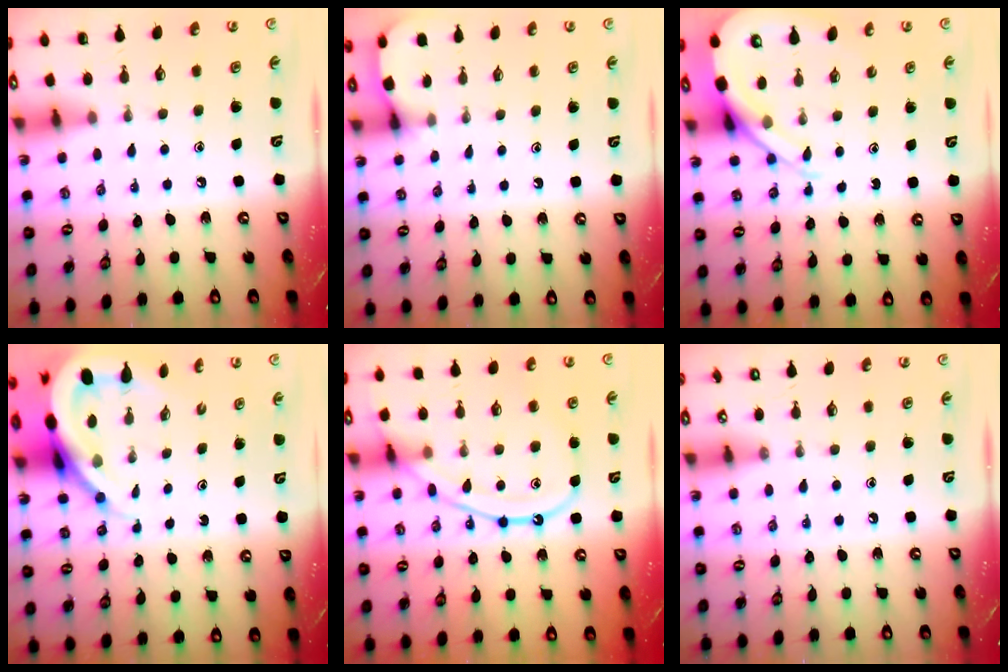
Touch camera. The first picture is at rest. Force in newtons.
{"total": 3.0, "press": 2.9, "slide": 0.3}
{"total": 9.2, "press": 9.2, "slide": 0.9}
{"total": 10.3, "press": 10.3, "slide": 1.2}
{"total": 12.4, "press": 12.4, "slide": 1.2}
{"total": 3.3, "press": 3.2, "slide": 0.5}